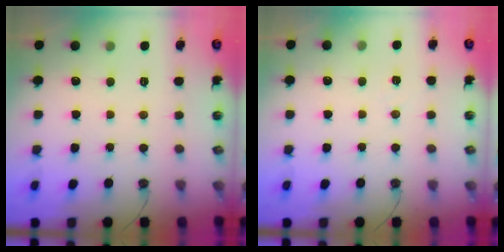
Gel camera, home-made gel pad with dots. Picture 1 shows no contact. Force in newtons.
{"total": 6.2, "press": 4.3, "slide": 4.4}